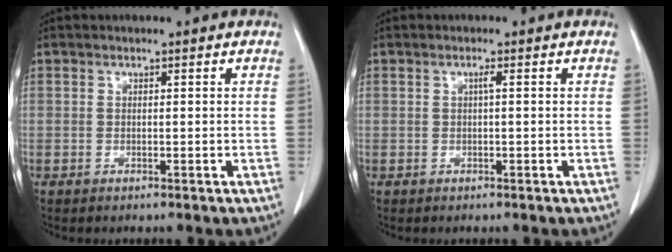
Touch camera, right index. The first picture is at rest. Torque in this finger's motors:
{"motor_torque": [0.19, 0.03, 0.03, 0.01]}